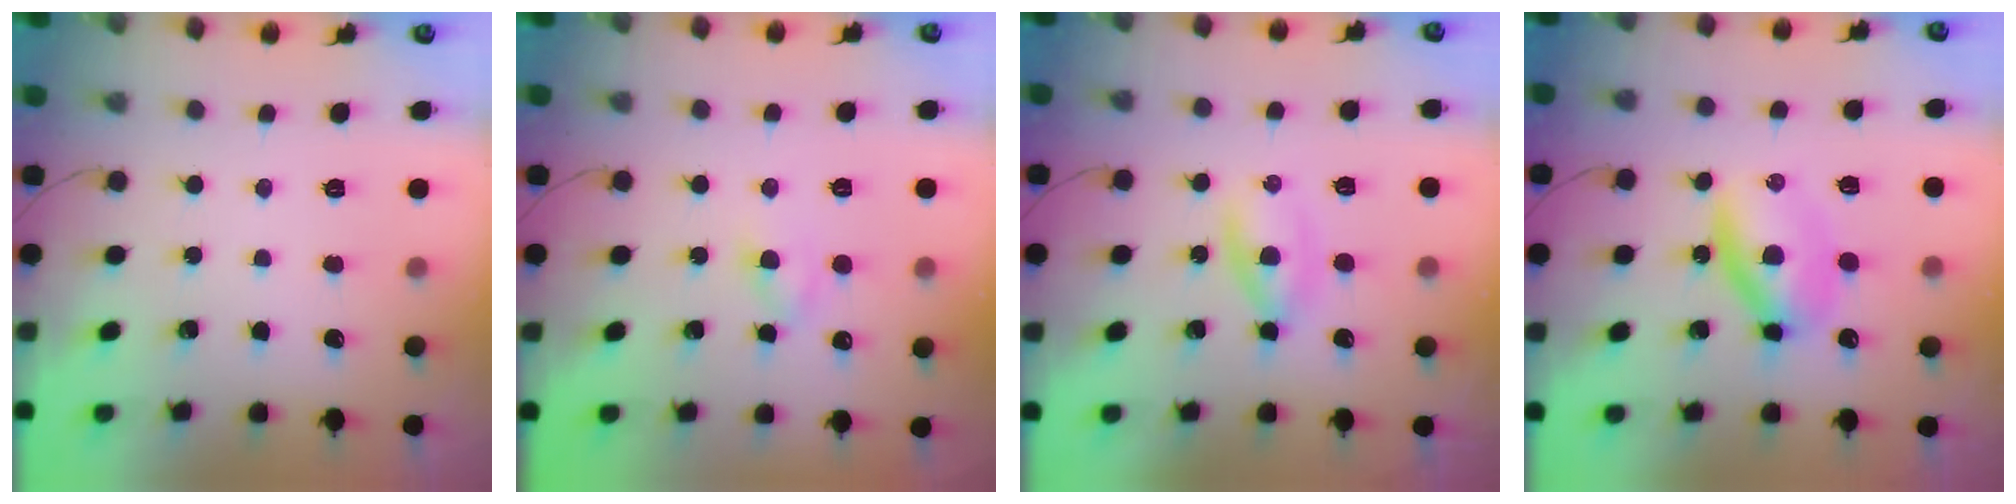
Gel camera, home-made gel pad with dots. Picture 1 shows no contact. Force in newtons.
{"total": 2.1, "press": 1.9, "slide": 0.8}
{"total": 3.0, "press": 2.8, "slide": 1.2}
{"total": 6.5, "press": 6.5, "slide": 0.3}